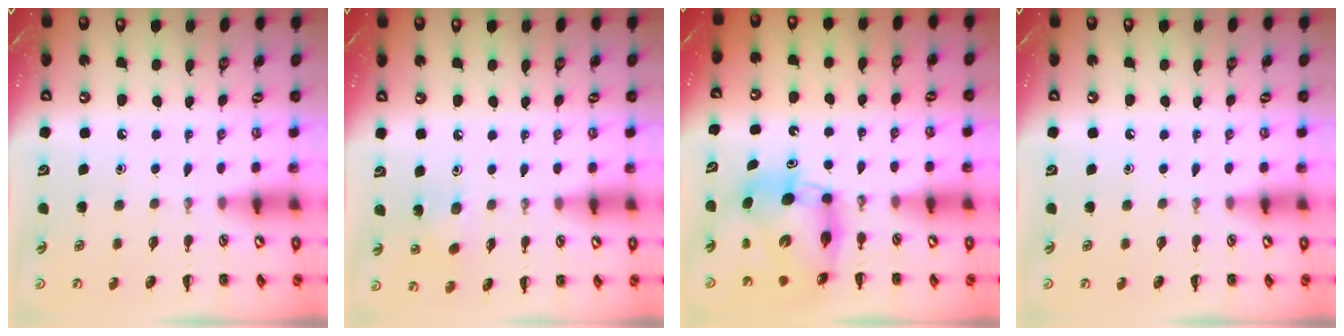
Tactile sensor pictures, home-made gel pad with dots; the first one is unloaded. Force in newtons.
{"total": 4.0, "press": 3.9, "slide": 0.9}
{"total": 7.6, "press": 7.3, "slide": 2.1}
{"total": 0.0}